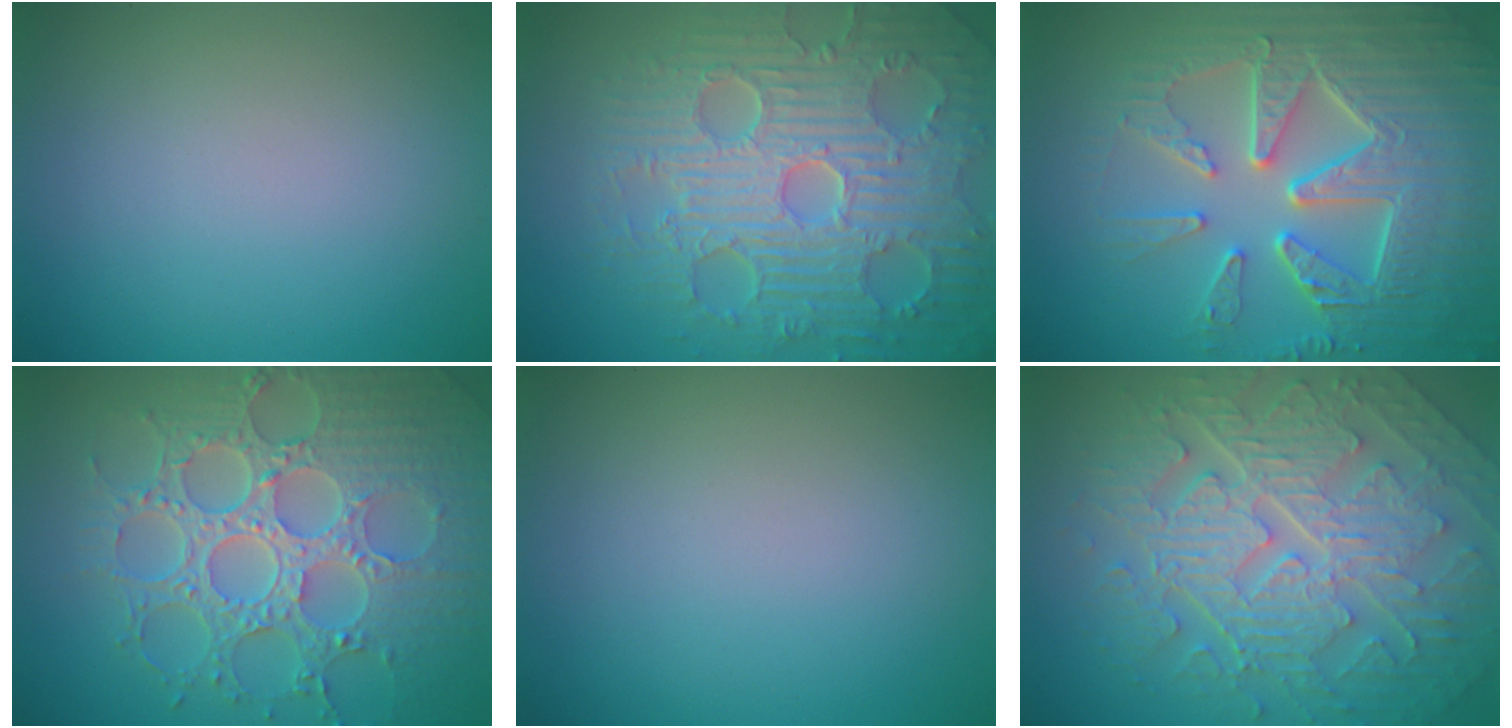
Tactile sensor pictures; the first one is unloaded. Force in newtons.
{"total": 9.3, "press": 6.8, "slide": 6.4}
{"total": 8.9, "press": 6.5, "slide": 6.2}
{"total": 8.6, "press": 6.5, "slide": 5.7}
{"total": 0.0}
{"total": 10.2, "press": 6.8, "slide": 7.5}